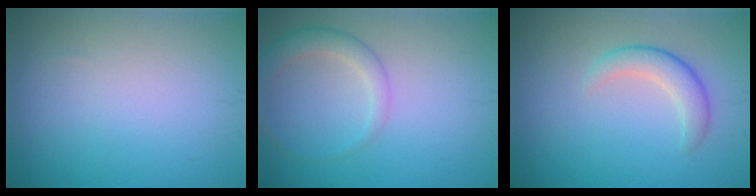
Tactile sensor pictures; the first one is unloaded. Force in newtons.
{"total": 2.5, "press": 2.5, "slide": 0.1}
{"total": 2.7, "press": 2.7, "slide": 0.1}